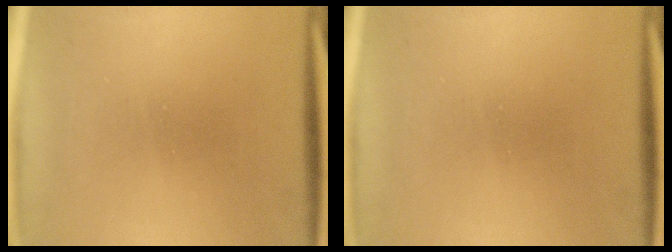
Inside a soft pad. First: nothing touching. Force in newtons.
{"total": 0.0}